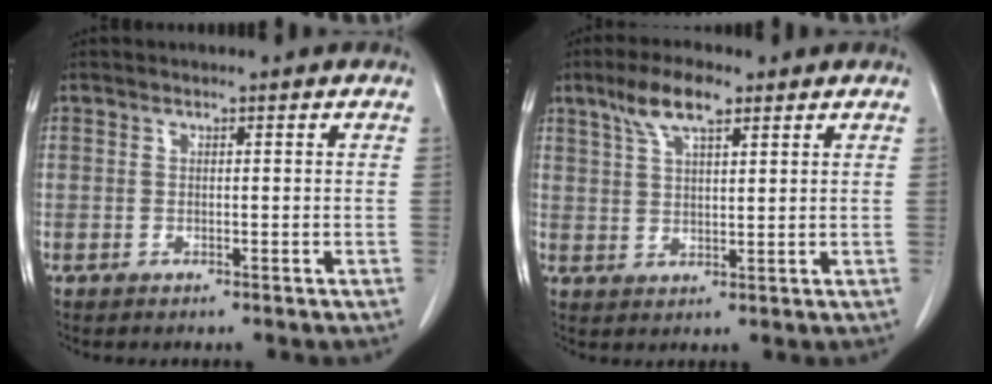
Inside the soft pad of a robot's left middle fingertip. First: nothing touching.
{"total": 6.7, "force": [4.3, 1.7, 4.9], "torque": [-0.103, 0.014, 0.082]}